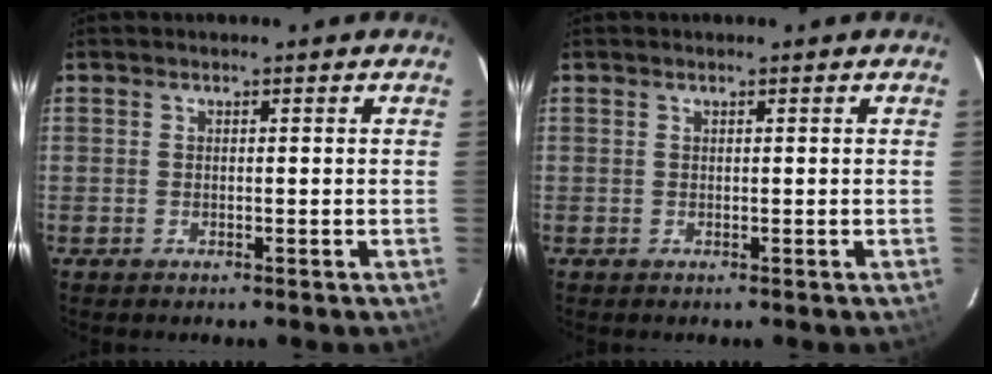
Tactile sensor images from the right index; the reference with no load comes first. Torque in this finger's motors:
{"motor_torque": [0.13, 0.17, -0.02, 0.00]}